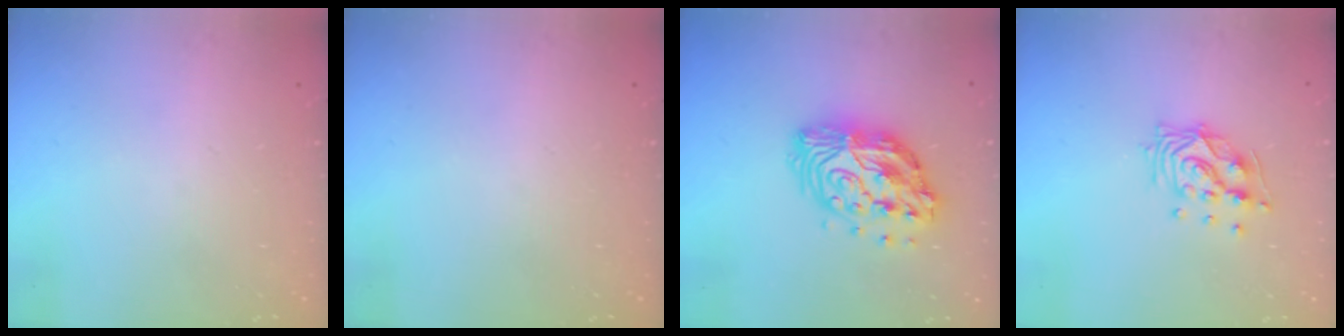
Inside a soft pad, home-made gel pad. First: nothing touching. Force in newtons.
{"total": 0.0}
{"total": 15.1, "press": 15.0, "slide": 1.1}
{"total": 11.0, "press": 11.0, "slide": 0.9}